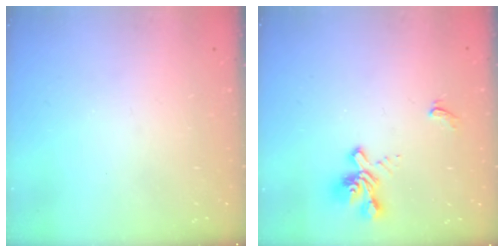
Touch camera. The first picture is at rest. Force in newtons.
{"total": 2.4, "press": 2.1, "slide": 1.3}